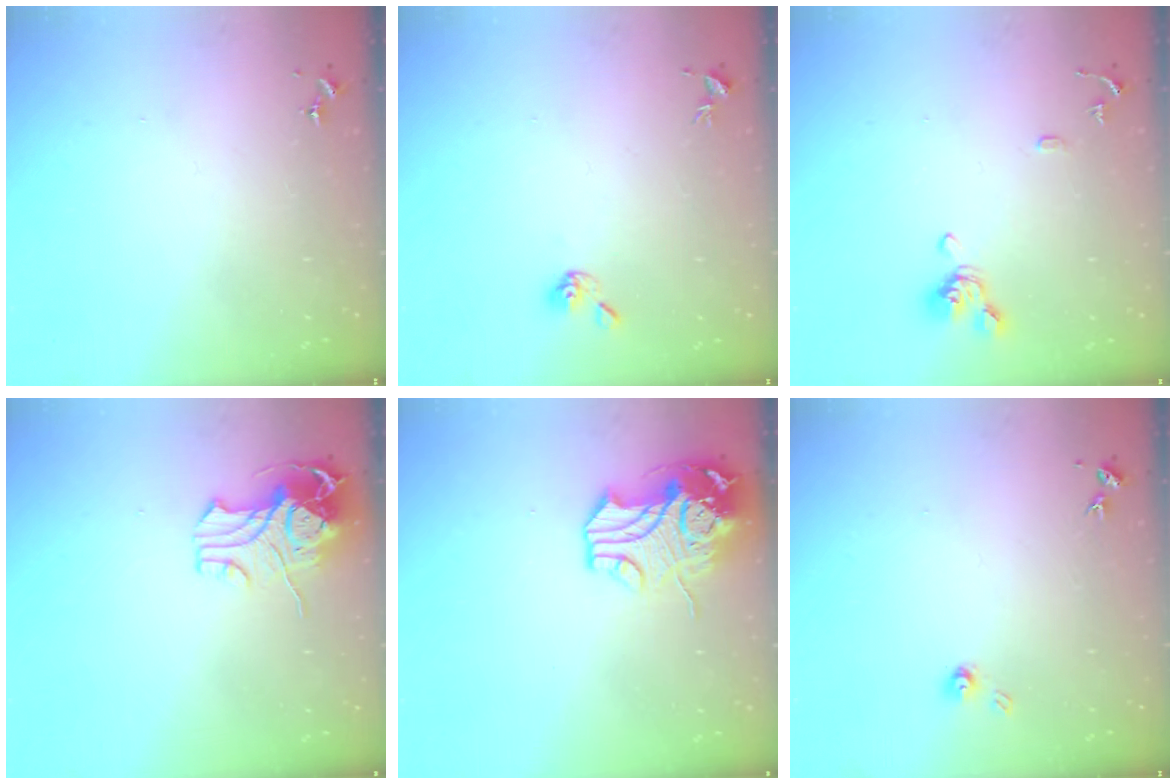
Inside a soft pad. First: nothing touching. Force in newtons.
{"total": 5.2, "press": 5.1, "slide": 0.7}
{"total": 9.8, "press": 9.7, "slide": 1.4}
{"total": 10.7, "press": 10.6, "slide": 1.8}
{"total": 13.9, "press": 13.7, "slide": 2.3}
{"total": 3.9, "press": 3.8, "slide": 0.4}